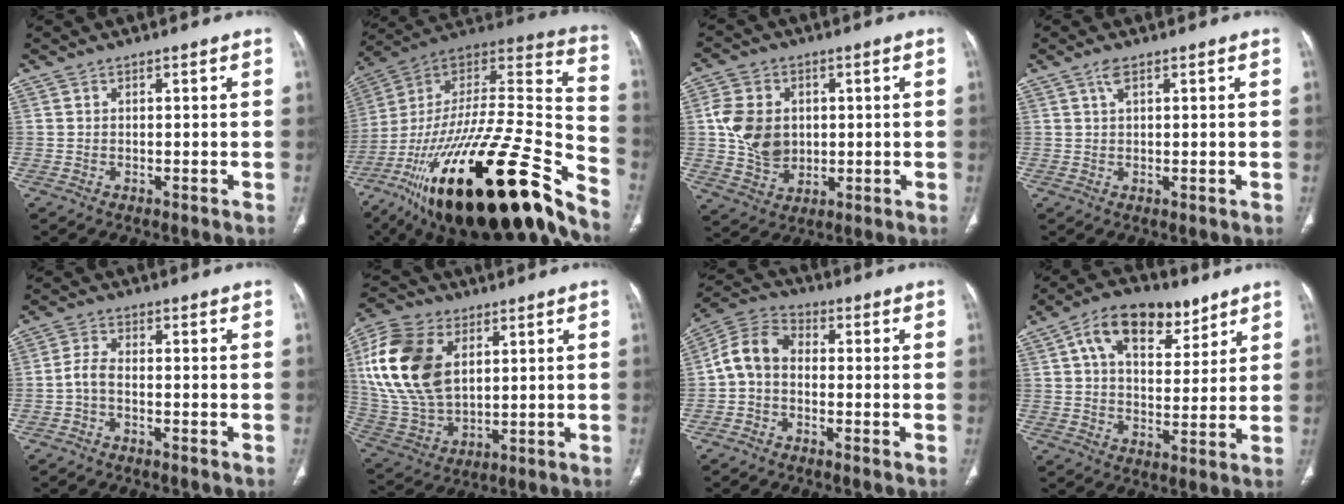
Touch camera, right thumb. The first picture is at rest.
{"total": 40.6, "force": [-25.3, 10.7, 30.0], "torque": [-0.453, 0.033, -0.412]}
{"total": 10.9, "force": [0.9, 8.6, 6.6], "torque": [-0.106, -0.001, 0.024]}
{"total": 2.2, "force": [1.1, 0.7, 1.7], "torque": [-0.039, 0.000, 0.024]}
{"total": 3.0, "force": [-1.1, 1.3, 2.5], "torque": [-0.056, 0.010, -0.029]}
{"total": 20.1, "force": [5.7, 12.7, 14.6], "torque": [-0.292, -0.012, 0.112]}
{"total": 7.8, "force": [-0.9, 5.6, 5.3], "torque": [-0.091, 0.027, -0.033]}
{"total": 14.9, "force": [7.7, 8.5, 9.6], "torque": [-0.119, -0.011, 0.126]}